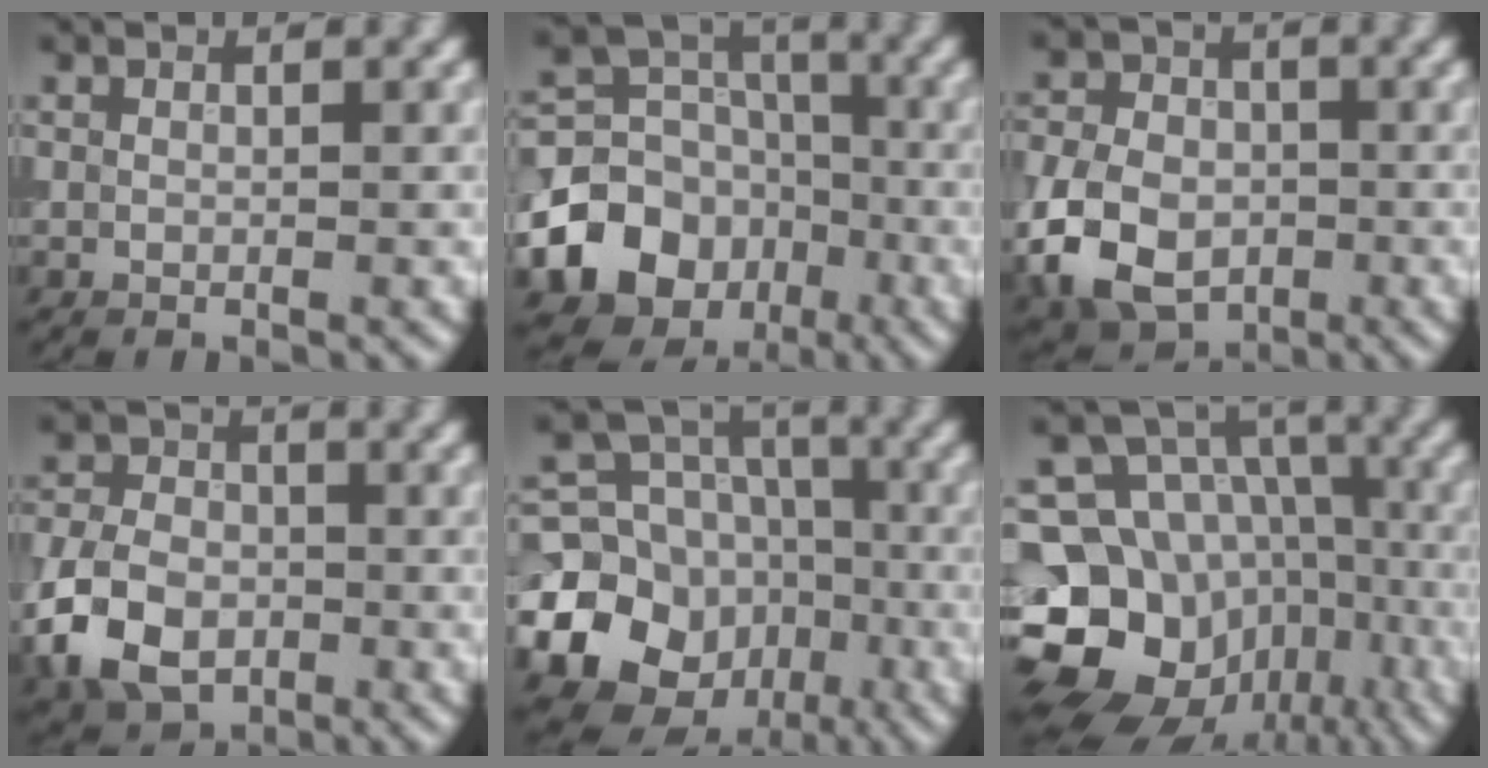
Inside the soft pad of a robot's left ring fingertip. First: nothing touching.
{"total": 9.4, "force": [-3.6, 7.8, 3.7], "torque": [-0.067, -0.003, -0.071]}
{"total": 8.9, "force": [-2.7, 6.6, 5.4], "torque": [-0.117, -0.015, -0.063]}
{"total": 8.2, "force": [-3.2, 5.8, 4.9], "torque": [-0.116, -0.012, -0.073]}
{"total": 14.4, "force": [-4.0, 12.6, 5.7], "torque": [-0.128, -0.030, -0.086]}
{"total": 16.8, "force": [-5.5, 14.4, 6.8], "torque": [-0.154, -0.009, -0.090]}